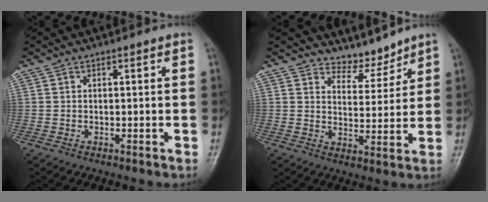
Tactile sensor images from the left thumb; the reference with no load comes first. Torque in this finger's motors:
{"motor_torque": [-0.44, 0.09, -0.45, -0.07, 0.03]}